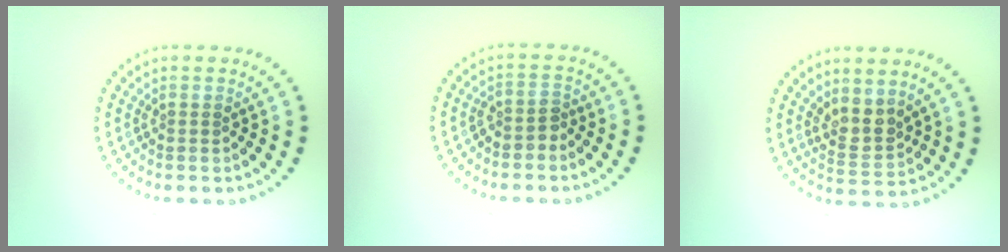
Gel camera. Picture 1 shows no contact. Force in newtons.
{"total": 1.5, "press": 1.2, "slide": 0.8}
{"total": 2.5, "press": 2.1, "slide": 1.5}